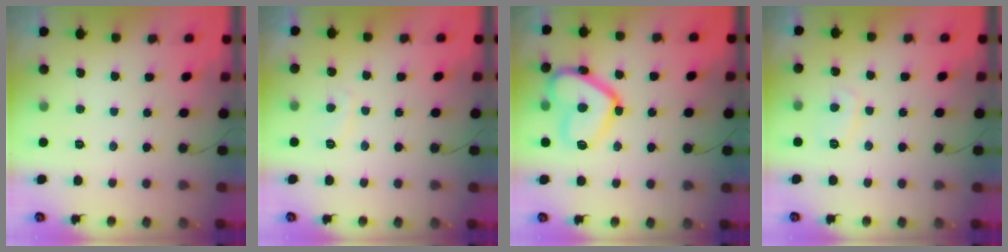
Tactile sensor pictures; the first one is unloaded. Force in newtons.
{"total": 2.8, "press": 2.7, "slide": 0.6}
{"total": 15.4, "press": 15.3, "slide": 1.4}
{"total": 3.2, "press": 3.2, "slide": 0.3}